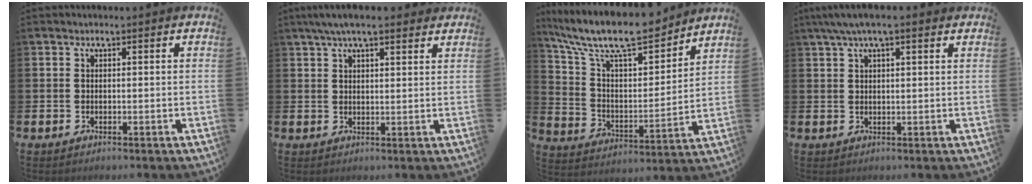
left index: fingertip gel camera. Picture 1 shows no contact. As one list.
[{"total": 5.1, "force": [4.2, 1.1, 2.6], "torque": [-0.058, -0.005, 0.075]}, {"total": 12.1, "force": [10.7, 3.1, 4.8], "torque": [-0.127, -0.073, 0.185]}, {"total": 4.0, "force": [2.8, 0.8, 2.7], "torque": [-0.053, 0.002, 0.050]}]